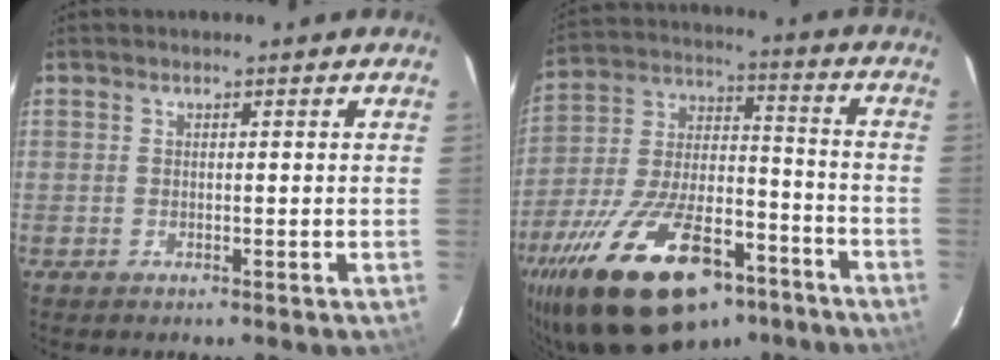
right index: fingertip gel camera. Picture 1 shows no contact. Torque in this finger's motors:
{"motor_torque": [1.58, -0.55, 1.05, 0.21]}